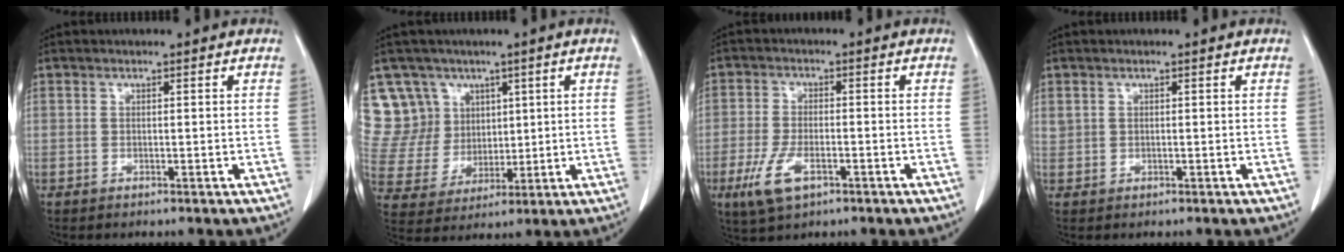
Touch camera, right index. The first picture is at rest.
{"total": 11.3, "force": [6.3, 9.3, 0.8], "torque": [-0.035, 0.041, 0.140]}
{"total": 6.5, "force": [-3.0, 2.8, 5.0], "torque": [-0.106, -0.010, -0.050]}
{"total": 0.9, "force": [0.5, 0.7, 0.2], "torque": [0.001, 0.007, 0.010]}